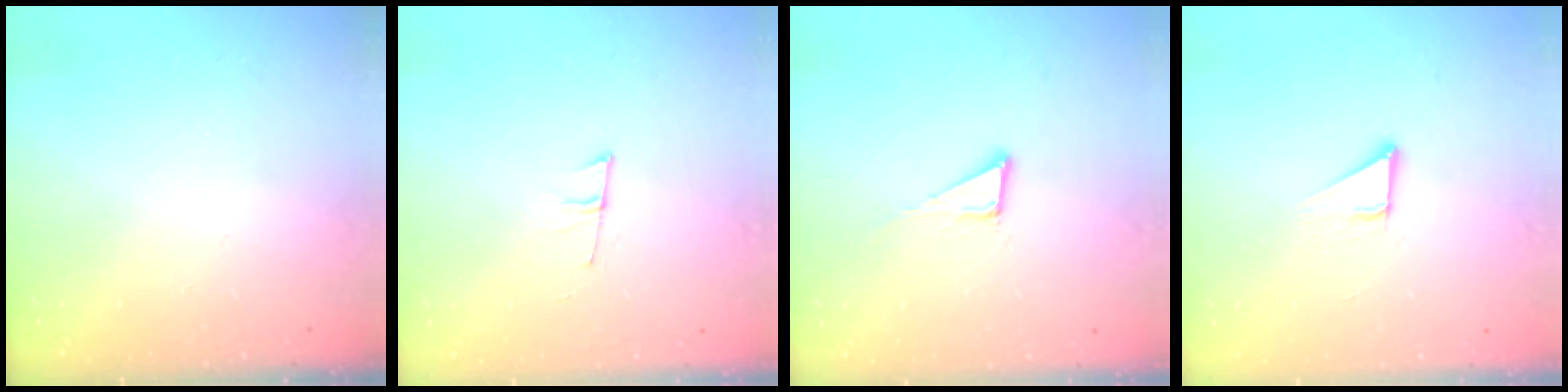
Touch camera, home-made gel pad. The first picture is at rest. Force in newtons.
{"total": 6.3, "press": 5.6, "slide": 2.9}
{"total": 3.9, "press": 3.9, "slide": 0.2}
{"total": 3.5, "press": 3.5, "slide": 0.2}